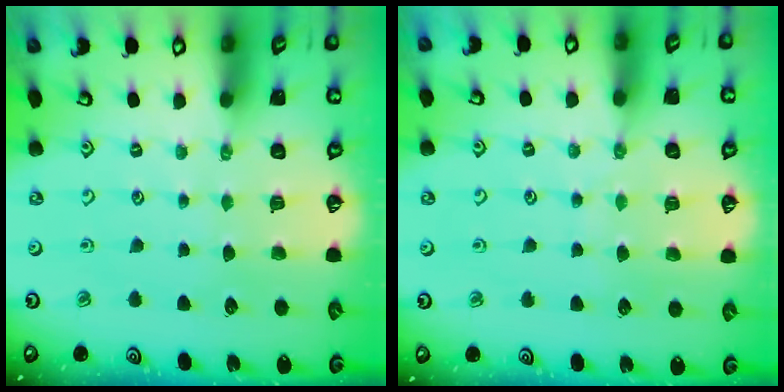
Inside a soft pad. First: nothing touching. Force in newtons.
{"total": 4.3, "press": 4.3, "slide": 0.5}